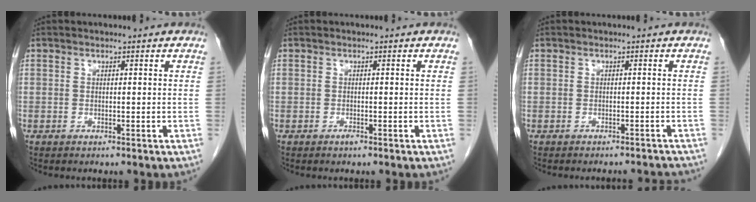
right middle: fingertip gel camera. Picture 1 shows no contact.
{"total": 0.5, "force": [-0.4, 0.0, 0.4], "torque": [-0.007, 0.000, -0.006]}
{"total": 4.8, "force": [-4.7, 0.8, 0.9], "torque": [-0.006, -0.007, -0.047]}